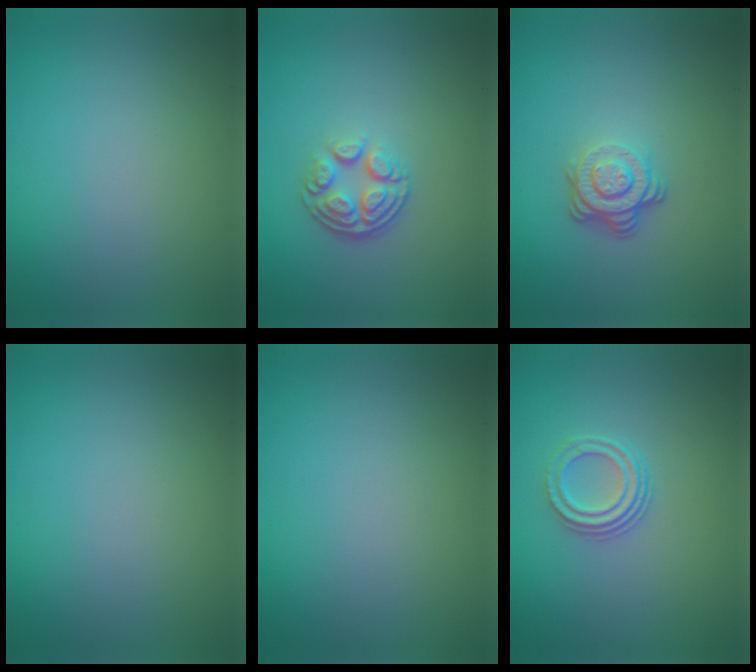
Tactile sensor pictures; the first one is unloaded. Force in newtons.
{"total": 3.9, "press": 2.7, "slide": 2.8}
{"total": 3.9, "press": 2.7, "slide": 2.8}
{"total": 0.0}
{"total": 0.0}
{"total": 2.9, "press": 2.1, "slide": 2.0}